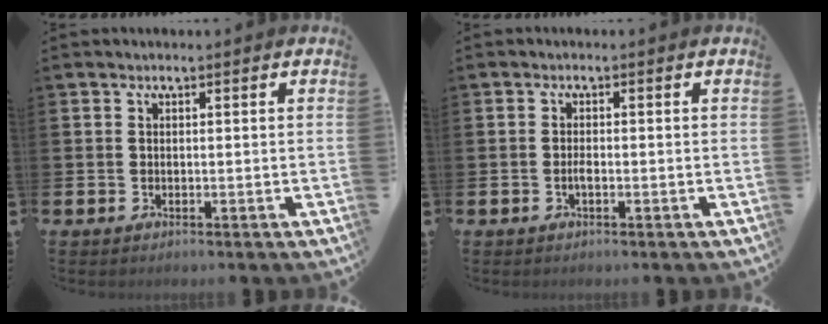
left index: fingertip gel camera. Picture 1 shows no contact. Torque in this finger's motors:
{"motor_torque": [0.31, 0.20, 0.08, 0.01]}